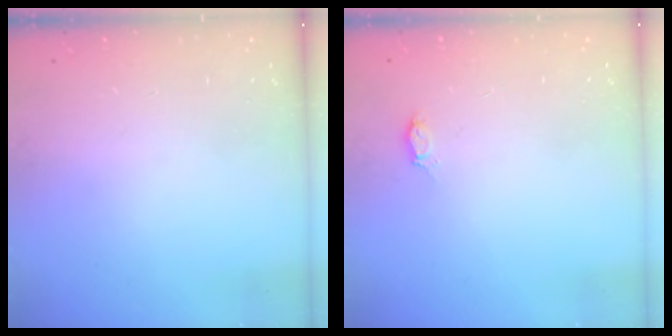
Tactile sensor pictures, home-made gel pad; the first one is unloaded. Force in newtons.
{"total": 2.0, "press": 2.0, "slide": 0.3}